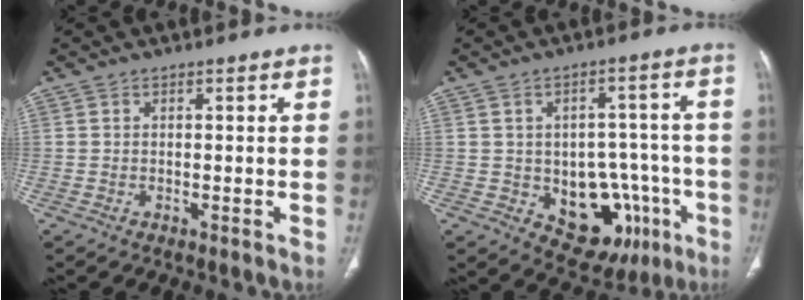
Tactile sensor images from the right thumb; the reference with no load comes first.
{"total": 14.9, "force": [-4.8, 10.0, 9.9], "torque": [-0.081, 0.031, -0.049]}